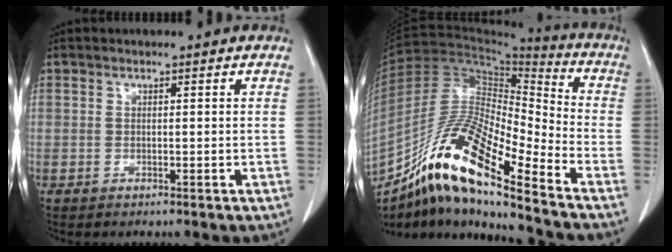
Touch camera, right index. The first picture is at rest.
{"total": 19.0, "force": [-13.4, 1.9, 13.3], "torque": [-0.264, -0.006, -0.245]}